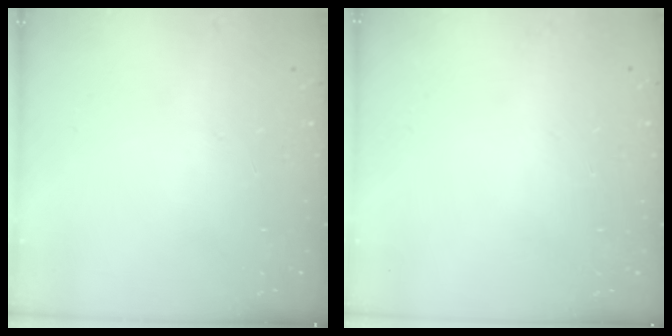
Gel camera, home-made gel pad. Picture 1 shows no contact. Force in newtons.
{"total": 0.0}